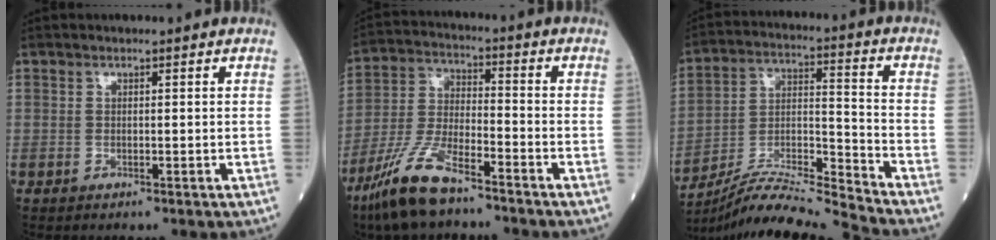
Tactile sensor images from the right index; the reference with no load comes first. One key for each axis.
{"total": 11.2, "fx": -8.2, "fy": 2.4, "fz": 7.4, "tx": -0.165, "ty": -0.021, "tz": -0.160}
{"total": 14.5, "fx": -13.8, "fy": -2.7, "fz": 3.5, "tx": -0.066, "ty": 0.015, "tz": -0.256}